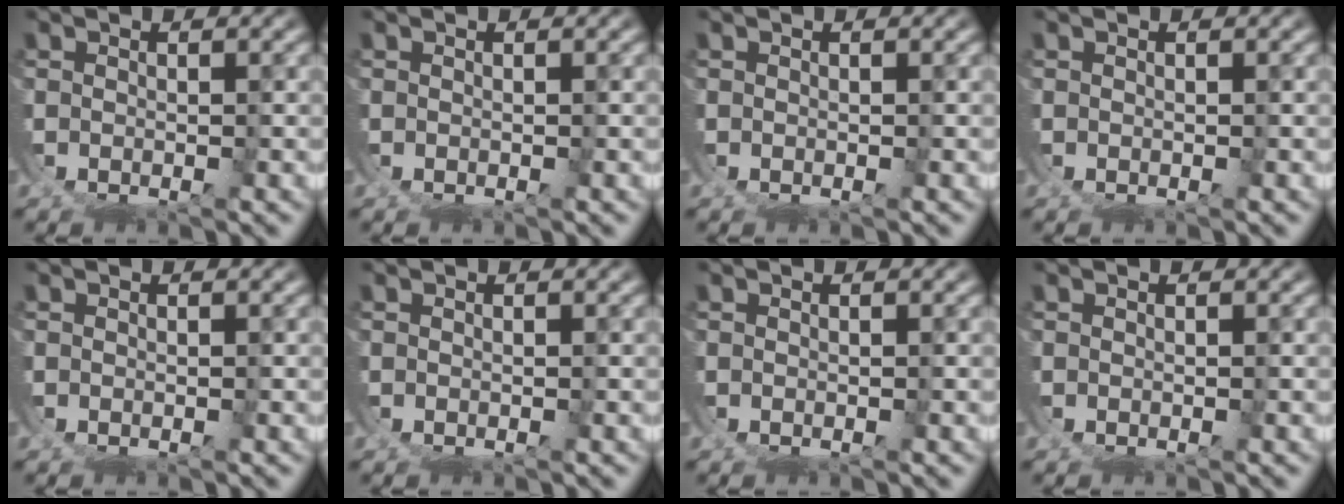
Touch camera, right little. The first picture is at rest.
{"total": 0.0}
{"total": 0.0}
{"total": 0.0}
{"total": 0.0}
{"total": 0.0}
{"total": 0.0}
{"total": 0.0}